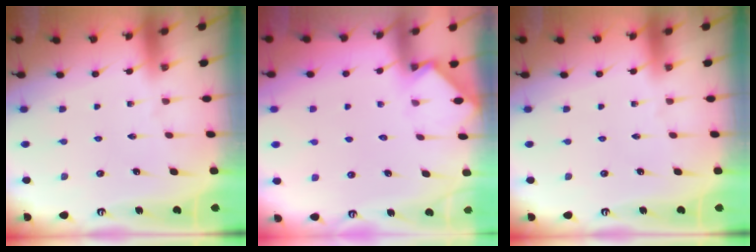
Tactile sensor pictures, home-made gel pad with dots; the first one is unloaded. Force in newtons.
{"total": 2.6, "press": 2.5, "slide": 0.3}
{"total": 0.0}